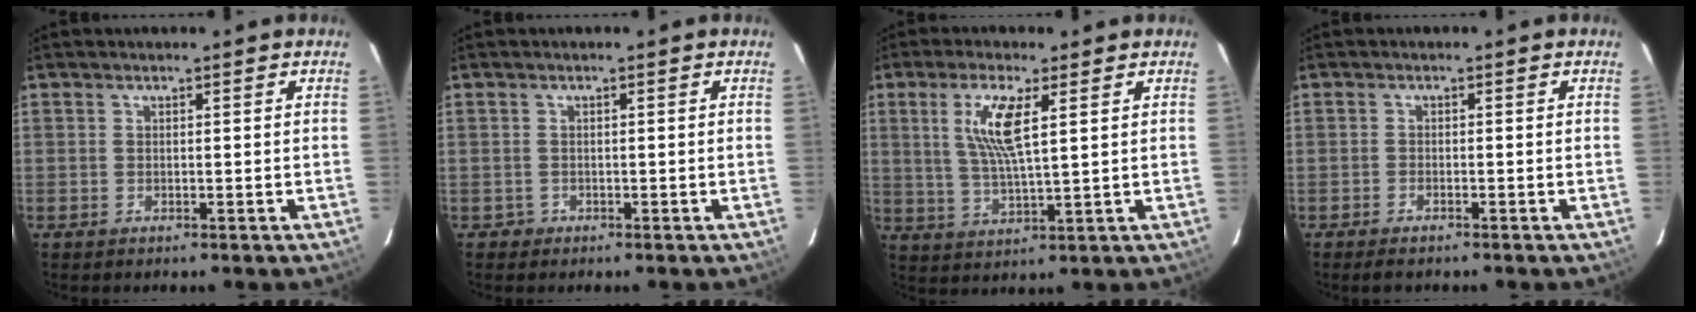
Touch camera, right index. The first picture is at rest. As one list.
[{"total": 1.2, "force": [-0.6, 1.0, -0.1], "torque": [0.002, 0.004, -0.007]}, {"total": 8.4, "force": [2.9, 1.4, 7.8], "torque": [-0.157, -0.002, 0.059]}, {"total": 2.1, "force": [-1.8, 0.6, 0.9], "torque": [-0.027, -0.002, -0.034]}]